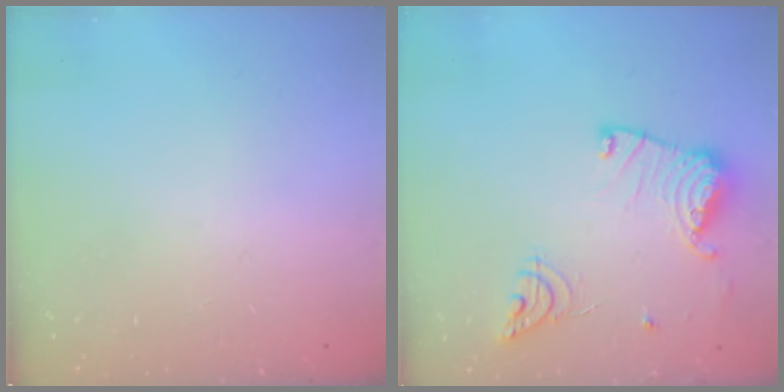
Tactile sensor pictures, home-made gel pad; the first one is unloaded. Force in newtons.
{"total": 15.6, "press": 15.5, "slide": 1.5}